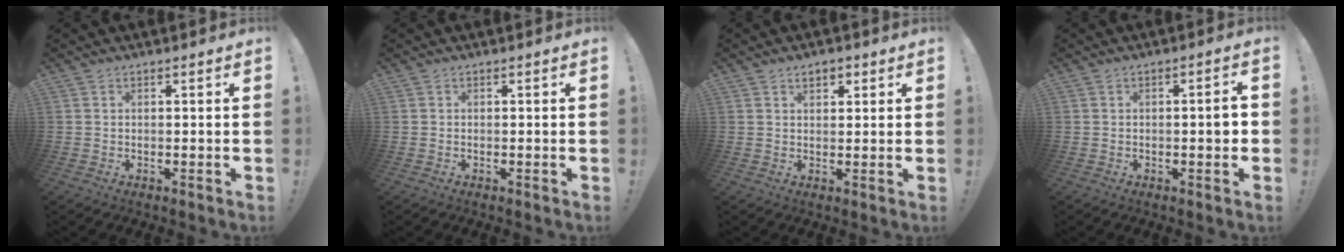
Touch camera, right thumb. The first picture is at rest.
{"total": 0.0}
{"total": 3.3, "force": [1.7, 2.0, 1.9], "torque": [-0.026, -0.002, 0.029]}
{"total": 3.3, "force": [-0.7, 0.5, 3.1], "torque": [-0.042, 0.004, -0.017]}